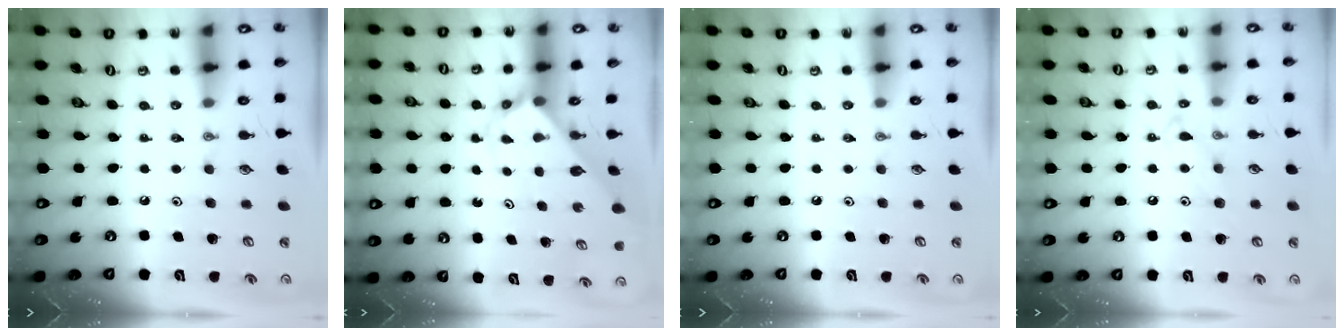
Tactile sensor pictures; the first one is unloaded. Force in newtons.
{"total": 2.9, "press": 2.9, "slide": 0.3}
{"total": 0.0}
{"total": 9.2, "press": 9.2, "slide": 0.7}